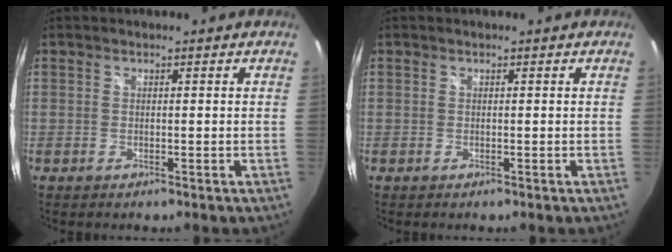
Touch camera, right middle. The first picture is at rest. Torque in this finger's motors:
{"motor_torque": [0.00, 0.00, 0.00, 0.00]}